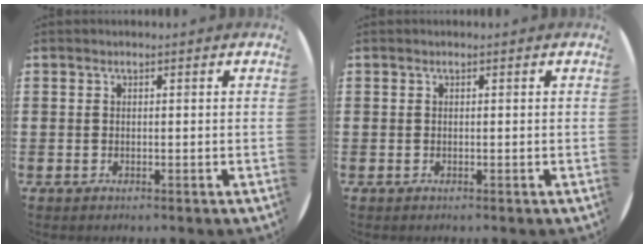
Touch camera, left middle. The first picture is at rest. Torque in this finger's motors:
{"motor_torque": [-0.02, -0.01, 0.00, 0.00]}